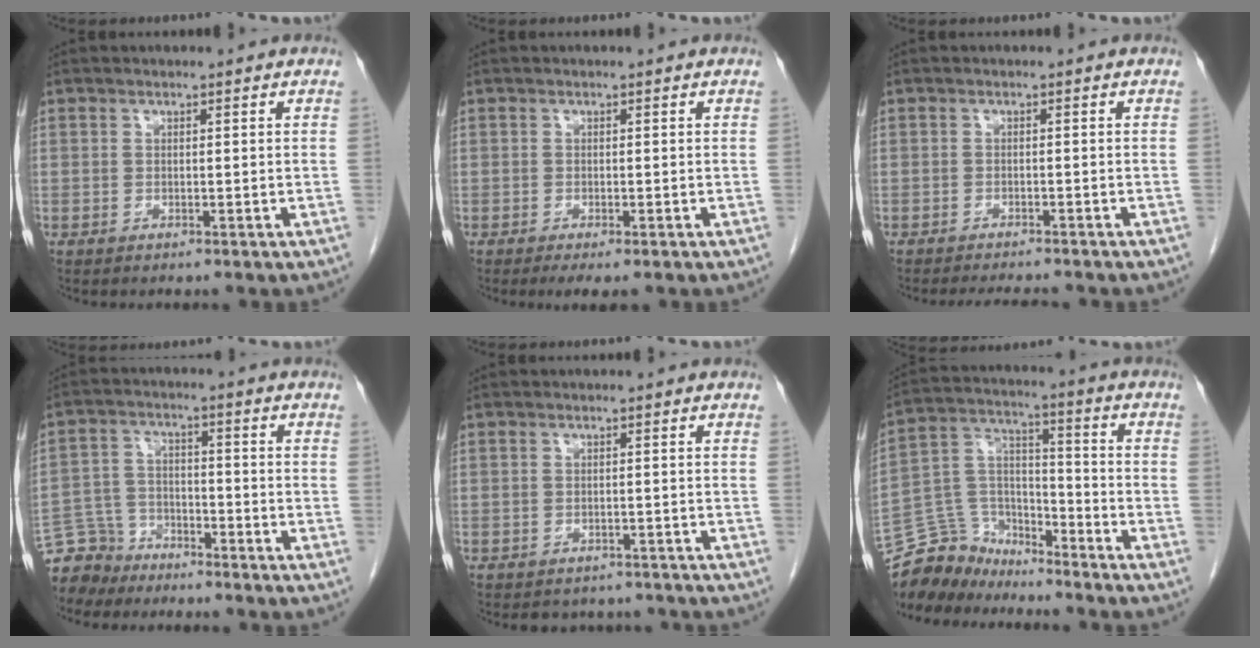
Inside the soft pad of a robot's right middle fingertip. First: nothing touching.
{"total": 2.5, "force": [-1.7, 0.7, 1.7], "torque": [-0.025, -0.008, -0.024]}
{"total": 5.0, "force": [-4.7, 0.5, 1.7], "torque": [-0.021, -0.010, -0.065]}
{"total": 6.8, "force": [-6.1, 2.9, -0.6], "torque": [0.010, 0.007, -0.119]}
{"total": 4.7, "force": [-4.2, 2.0, 0.1], "torque": [-0.002, 0.004, -0.048]}
{"total": 11.2, "force": [-10.5, 3.7, 0.7], "torque": [-0.019, 0.041, -0.199]}